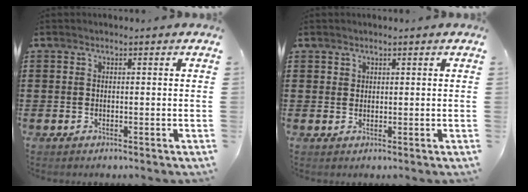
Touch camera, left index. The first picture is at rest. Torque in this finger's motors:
{"motor_torque": [0.29, 0.38, -0.01, -0.01]}